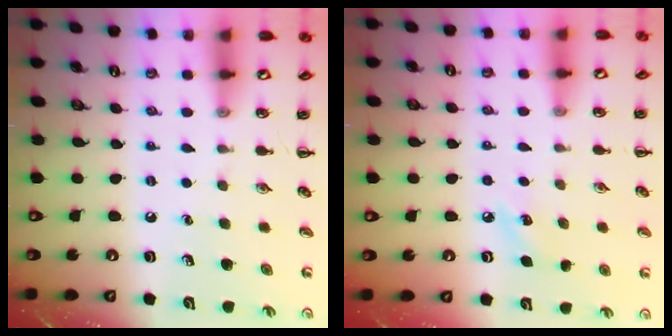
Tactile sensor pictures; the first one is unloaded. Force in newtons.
{"total": 4.6, "press": 4.4, "slide": 1.3}